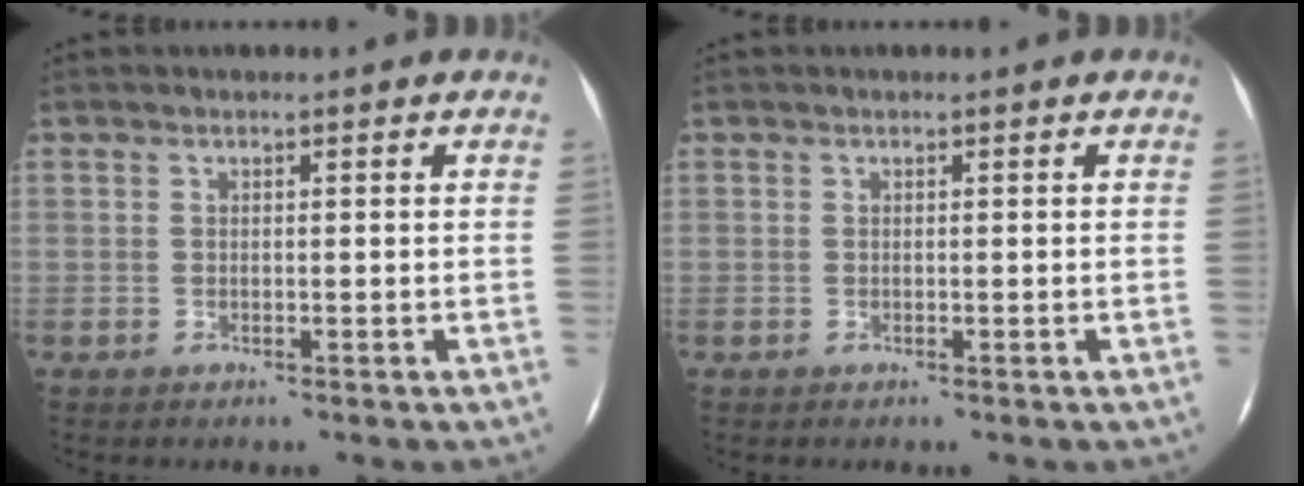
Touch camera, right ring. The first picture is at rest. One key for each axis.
{"total": 0.0}